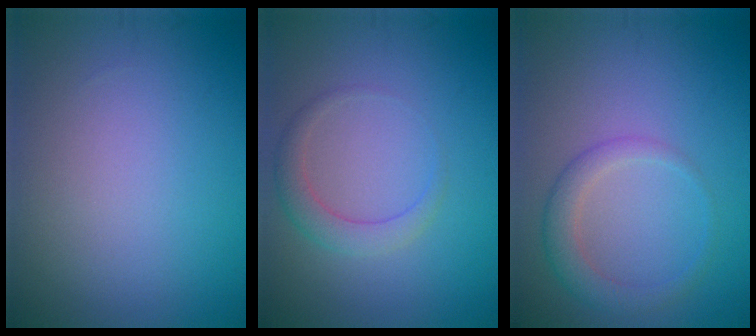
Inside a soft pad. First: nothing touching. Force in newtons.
{"total": 2.3, "press": 2.3, "slide": 0.1}
{"total": 2.8, "press": 2.8, "slide": 0.2}